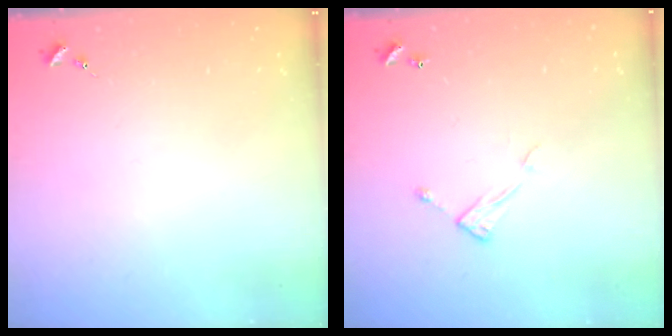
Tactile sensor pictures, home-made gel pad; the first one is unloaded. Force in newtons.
{"total": 6.2, "press": 6.2, "slide": 0.4}